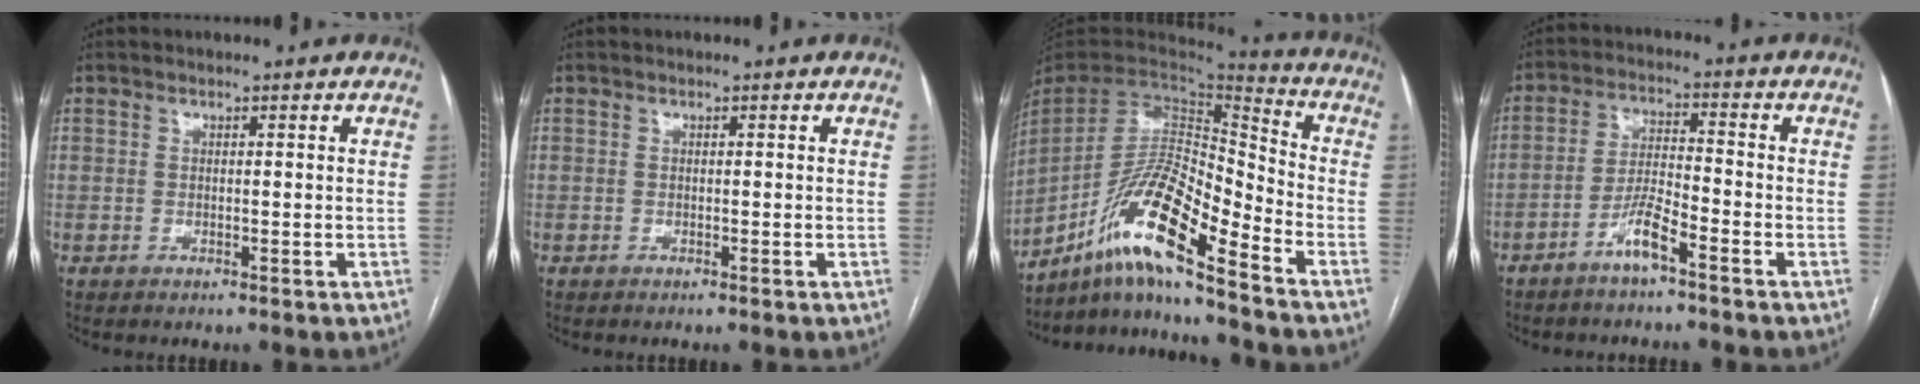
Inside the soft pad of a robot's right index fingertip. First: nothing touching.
{"total": 0.0}
{"total": 15.8, "force": [-10.9, 1.4, 11.2], "torque": [-0.217, 0.011, -0.200]}
{"total": 5.4, "force": [-3.6, 0.5, 4.0], "torque": [-0.080, 0.005, -0.073]}